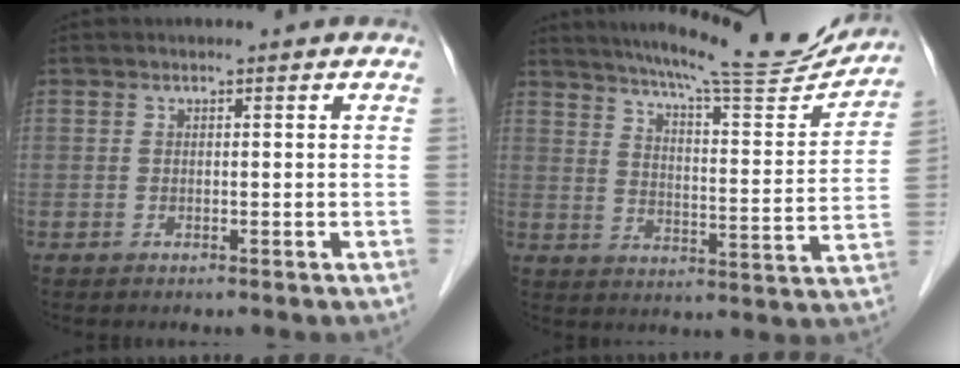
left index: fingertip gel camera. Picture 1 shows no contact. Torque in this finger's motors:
{"motor_torque": [0.38, -0.97, 0.29, 0.05]}